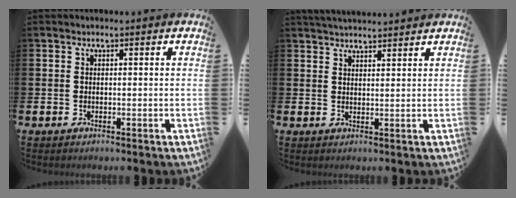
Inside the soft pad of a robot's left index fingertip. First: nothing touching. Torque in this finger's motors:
{"motor_torque": [0.19, -0.40, 0.10, 0.11]}